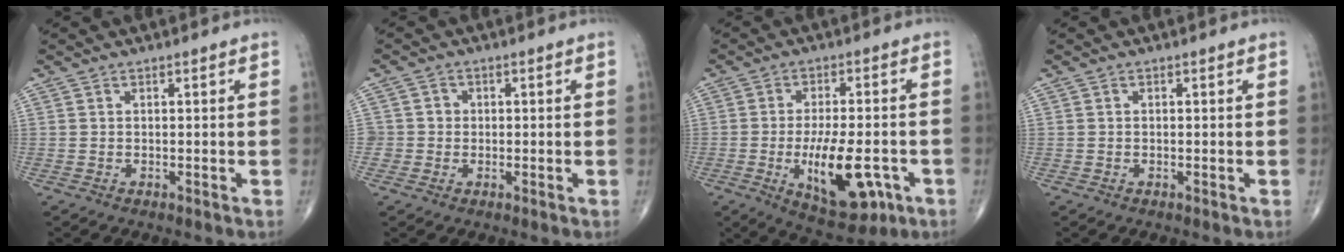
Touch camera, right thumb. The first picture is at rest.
{"total": 2.7, "force": [-0.2, 2.7, 0.1], "torque": [0.026, 0.011, -0.007]}
{"total": 14.3, "force": [-4.3, 6.1, 12.2], "torque": [-0.180, 0.005, -0.053]}
{"total": 0.0}